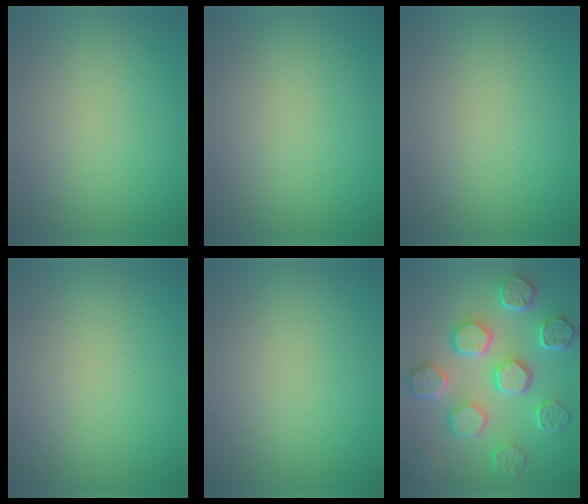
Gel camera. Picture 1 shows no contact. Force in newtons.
{"total": 0.0}
{"total": 0.0}
{"total": 0.0}
{"total": 0.0}
{"total": 8.3, "press": 6.4, "slide": 5.3}